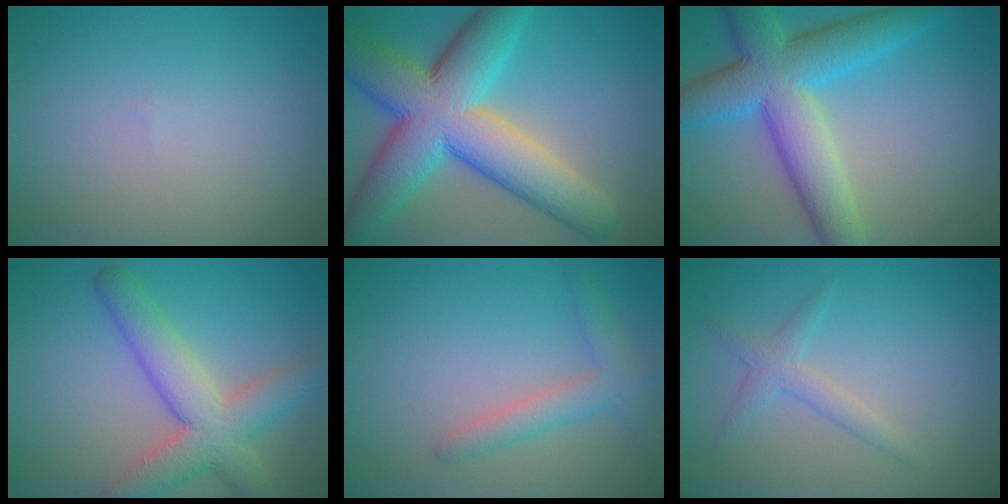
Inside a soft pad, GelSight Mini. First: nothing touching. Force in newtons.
{"total": 12.3, "press": 12.3, "slide": 0.5}
{"total": 9.0, "press": 9.0, "slide": 0.2}
{"total": 6.7, "press": 6.7, "slide": 0.4}
{"total": 2.6, "press": 2.5, "slide": 0.1}
{"total": 1.8, "press": 1.8, "slide": 0.1}